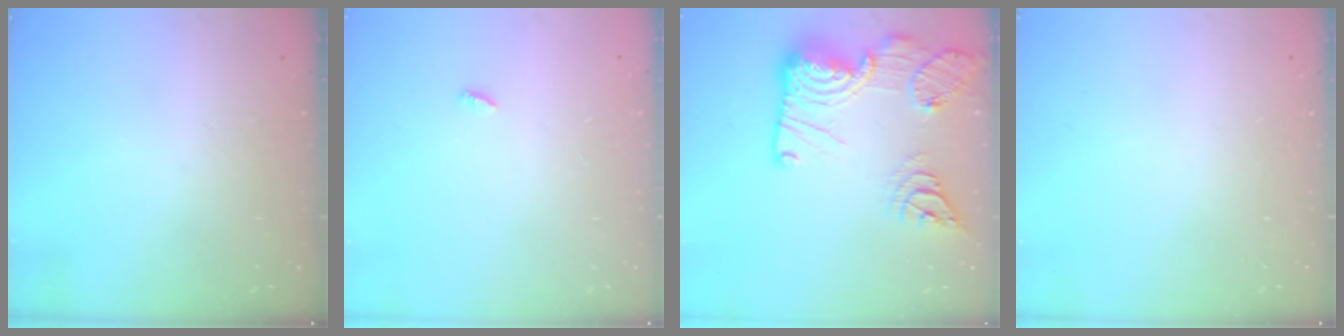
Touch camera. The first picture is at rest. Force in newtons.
{"total": 2.3, "press": 2.3, "slide": 0.2}
{"total": 22.9, "press": 22.8, "slide": 2.3}
{"total": 0.0}